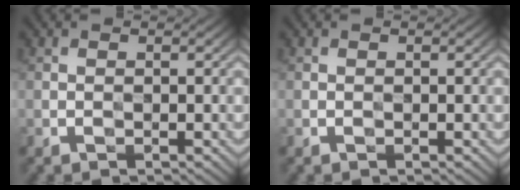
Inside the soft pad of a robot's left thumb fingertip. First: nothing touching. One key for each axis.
{"total": 0.0}